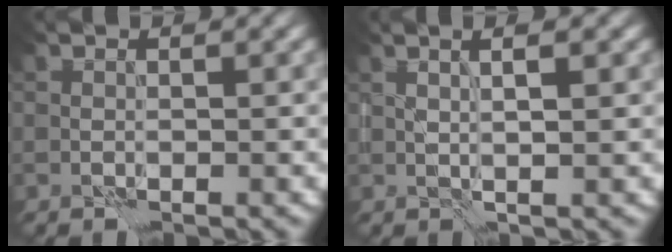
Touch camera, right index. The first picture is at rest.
{"total": 2.7, "force": [1.4, 0.6, 2.2], "torque": [-0.012, 0.007, 0.009]}